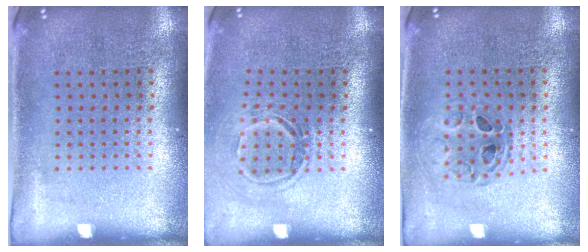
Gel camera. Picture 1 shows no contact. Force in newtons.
{"total": 1.5, "press": 1.1, "slide": 1.0}
{"total": 0.8, "press": 0.8, "slide": 0.1}